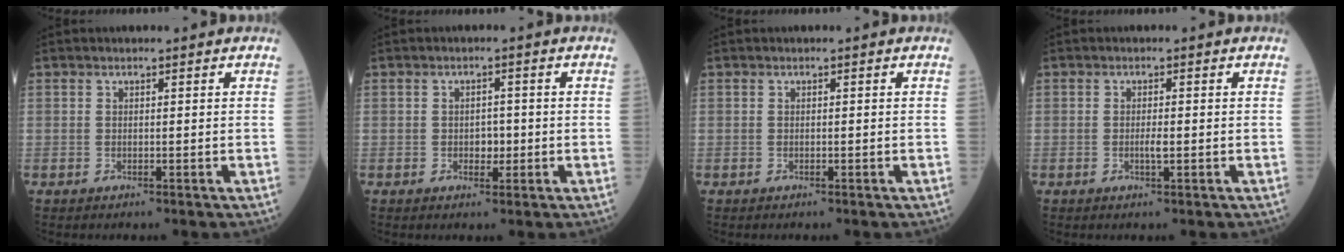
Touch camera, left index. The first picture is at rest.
{"total": 2.1, "force": [-0.6, 1.3, 1.5], "torque": [-0.017, 0.001, -0.010]}
{"total": 0.0}
{"total": 1.4, "force": [-0.5, 0.1, 1.3], "torque": [-0.025, -0.004, -0.009]}